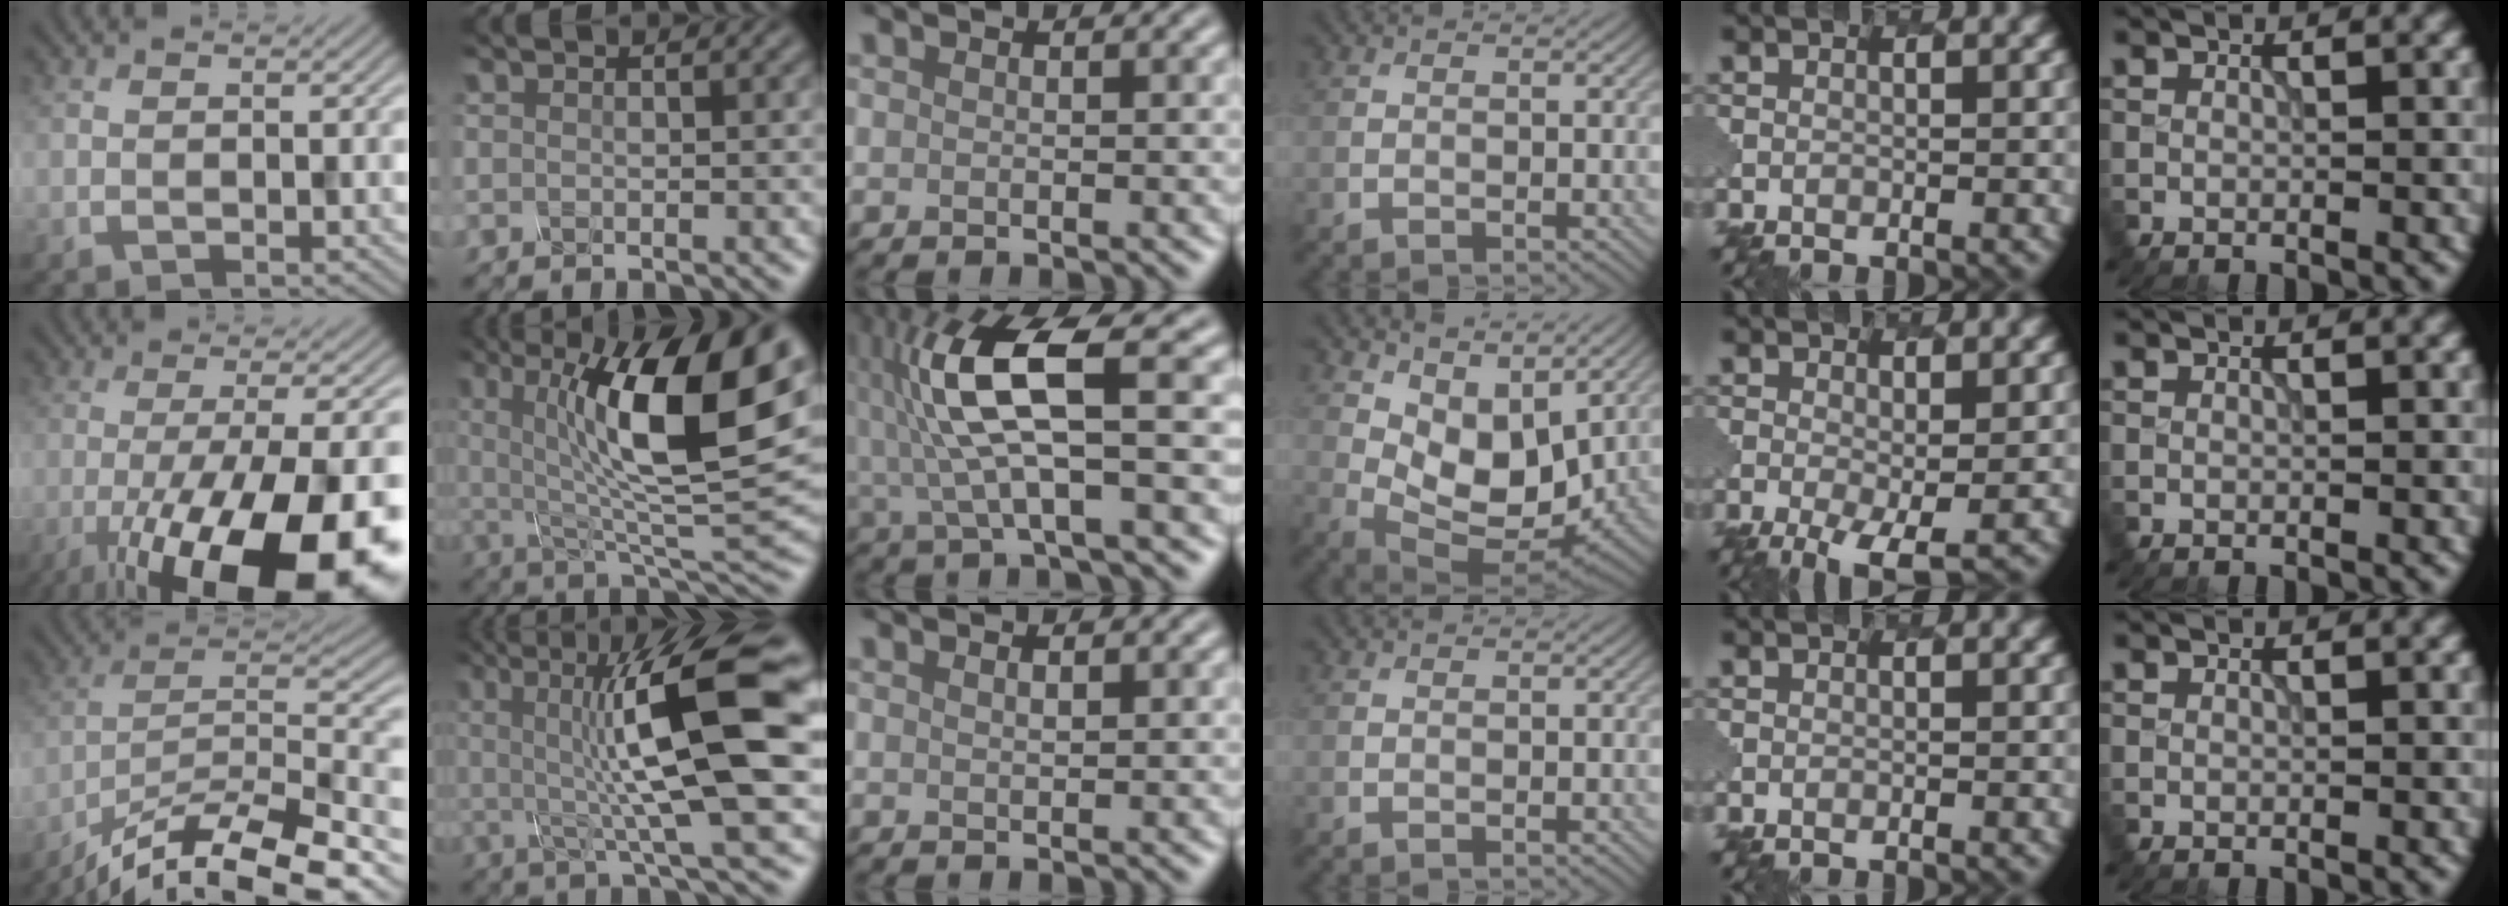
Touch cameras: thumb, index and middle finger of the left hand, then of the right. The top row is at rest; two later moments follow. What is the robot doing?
{"motion": "screw", "object": "spray bottle"}